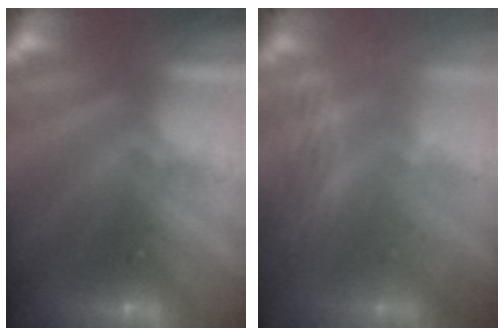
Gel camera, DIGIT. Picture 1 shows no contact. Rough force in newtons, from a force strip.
{"total": 2.8}